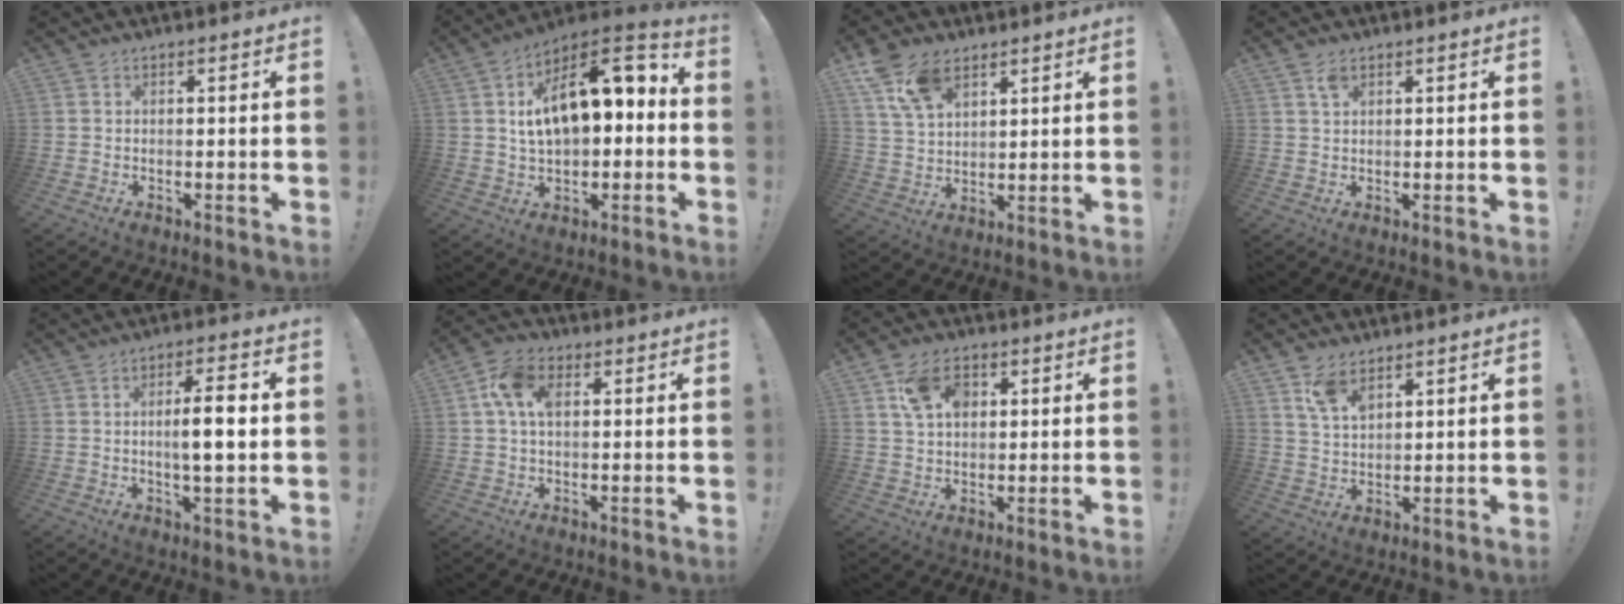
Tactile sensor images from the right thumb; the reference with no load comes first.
{"total": 16.1, "force": [3.7, 8.7, 13.0], "torque": [-0.190, -0.015, 0.061]}
{"total": 11.8, "force": [7.1, 7.3, 5.9], "torque": [-0.104, -0.027, 0.140]}
{"total": 2.8, "force": [1.7, 1.4, 1.7], "torque": [-0.021, -0.005, 0.029]}
{"total": 8.5, "force": [0.3, 1.7, 8.4], "torque": [-0.140, 0.001, -0.004]}
{"total": 10.0, "force": [2.6, 6.5, 7.1], "torque": [-0.135, 0.008, 0.049]}
{"total": 10.6, "force": [4.1, 7.6, 6.2], "torque": [-0.091, 0.001, 0.078]}
{"total": 7.3, "force": [5.0, 3.6, 4.0], "torque": [-0.067, -0.024, 0.093]}